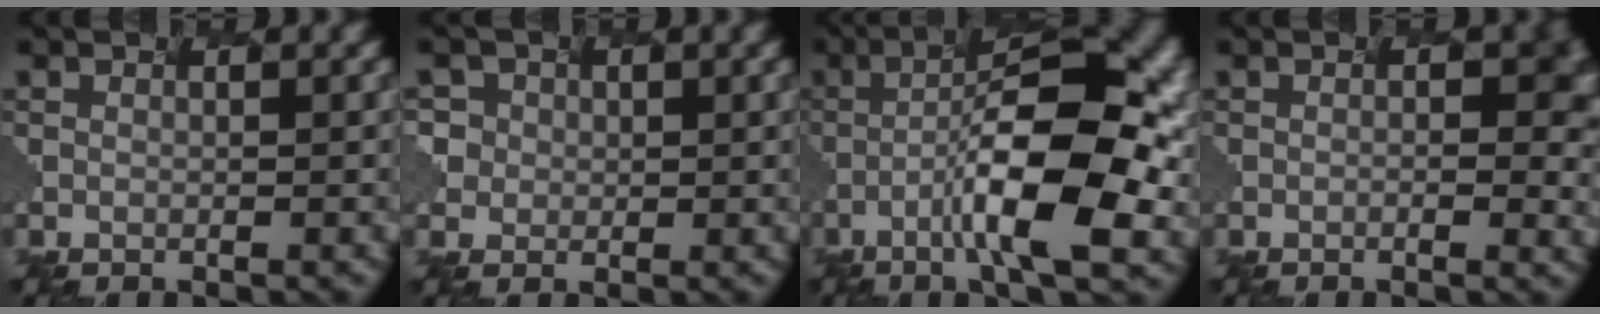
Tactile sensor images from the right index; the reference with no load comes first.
{"total": 2.2, "force": [0.5, 2.0, -0.7], "torque": [0.001, 0.003, 0.008]}
{"total": 10.0, "force": [-2.8, 2.1, 9.4], "torque": [-0.172, 0.006, -0.042]}
{"total": 2.3, "force": [-0.1, 0.3, 2.3], "torque": [-0.036, -0.003, 0.009]}